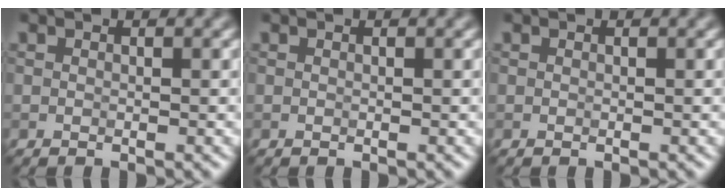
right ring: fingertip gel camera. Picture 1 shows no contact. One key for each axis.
{"total": 0.0}
{"total": 0.0}